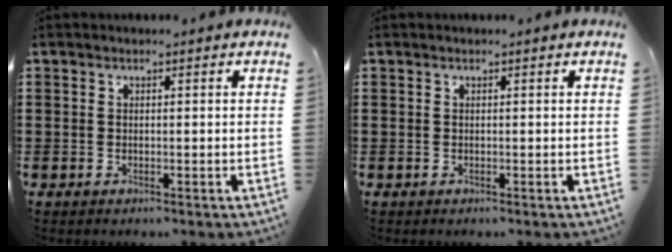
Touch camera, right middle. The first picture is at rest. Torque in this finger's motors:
{"motor_torque": [-1.01, -0.77, 0.00, 0.01]}